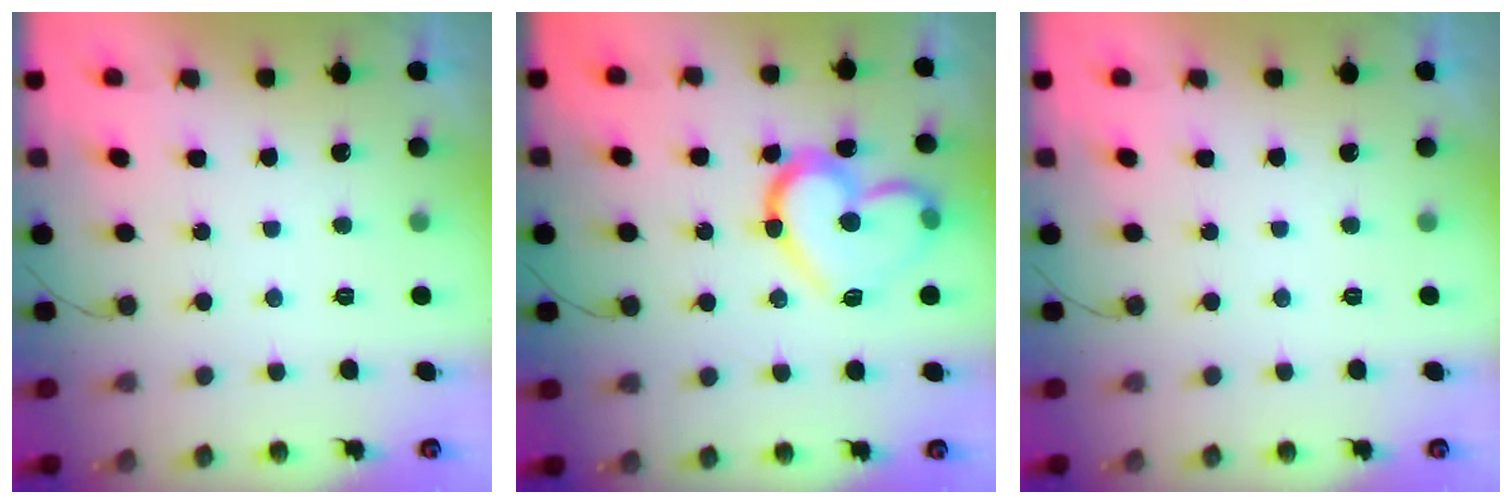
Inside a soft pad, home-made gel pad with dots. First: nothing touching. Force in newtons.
{"total": 17.3, "press": 17.2, "slide": 1.5}
{"total": 0.0}